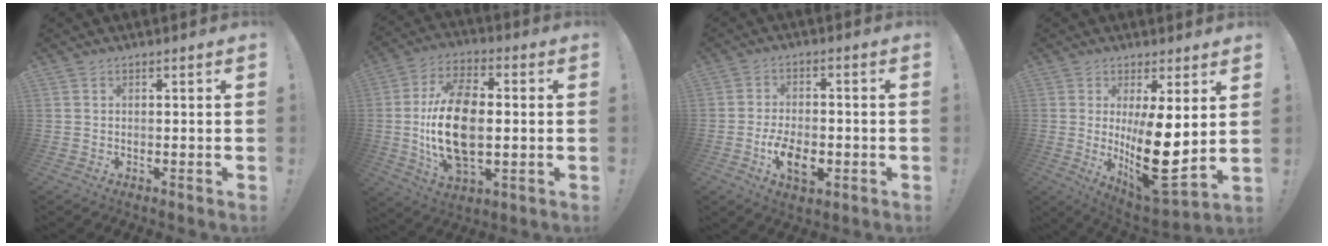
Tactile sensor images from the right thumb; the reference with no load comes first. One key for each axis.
{"total": 19.1, "fx": -0.6, "fy": 10.7, "fz": 15.8, "tx": -0.298, "ty": -0.007, "tz": -0.012}
{"total": 8.8, "fx": -3.2, "fy": 4.8, "fz": 6.7, "tx": -0.101, "ty": 0.000, "tz": -0.054}
{"total": 16.7, "fx": 1.3, "fy": 6.1, "fz": 15.5, "tx": -0.227, "ty": -0.049, "tz": 0.034}